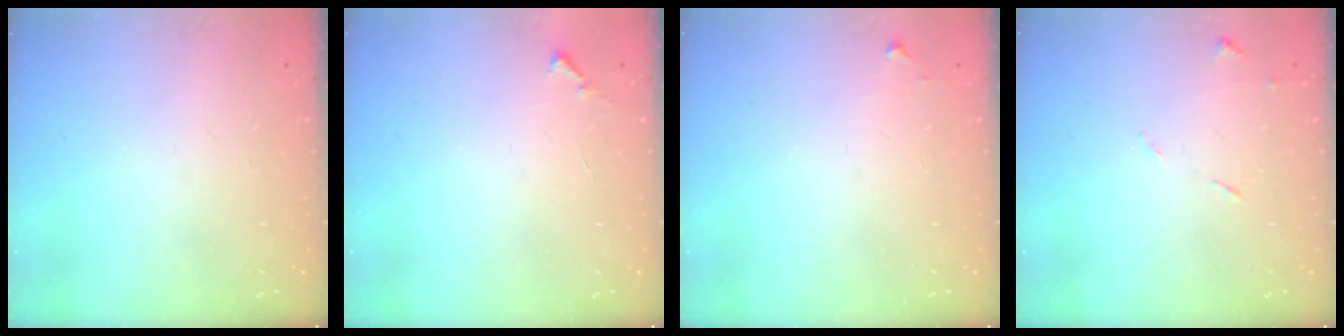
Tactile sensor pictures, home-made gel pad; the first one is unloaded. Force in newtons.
{"total": 4.4, "press": 4.4, "slide": 0.3}
{"total": 5.0, "press": 5.0, "slide": 0.7}
{"total": 5.3, "press": 5.2, "slide": 0.7}